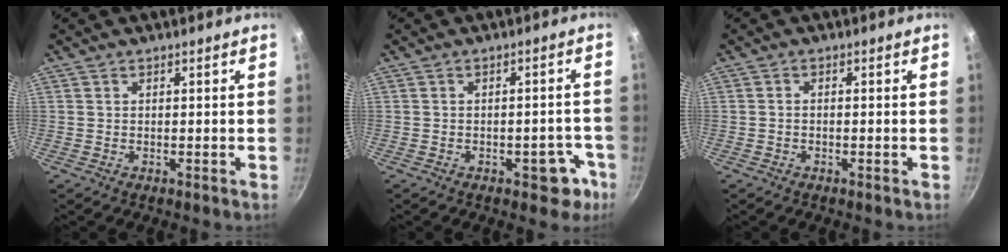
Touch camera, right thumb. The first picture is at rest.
{"total": 5.5, "force": [-2.9, 2.9, 3.6], "torque": [-0.018, 0.028, -0.033]}
{"total": 0.7, "force": [-0.3, 0.4, 0.5], "torque": [-0.006, 0.004, -0.009]}